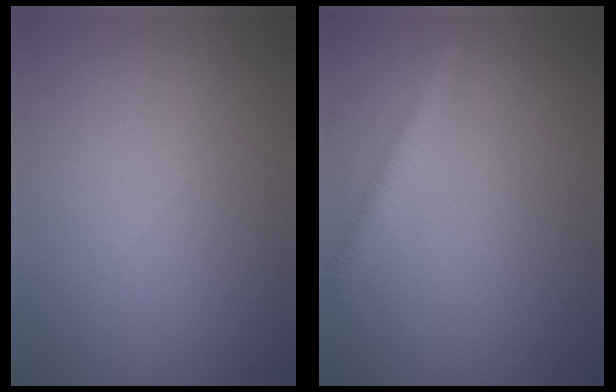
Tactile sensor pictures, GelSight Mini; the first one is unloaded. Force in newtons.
{"total": 2.9, "press": 2.9, "slide": 0.1}